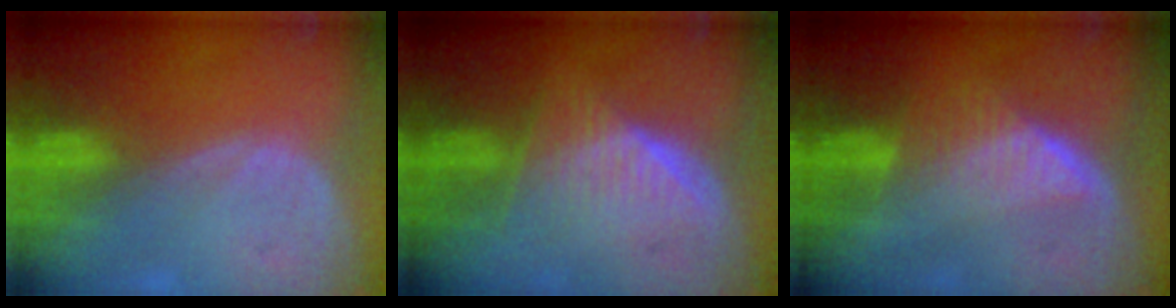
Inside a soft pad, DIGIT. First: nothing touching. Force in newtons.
{"total": 6.1, "press": 6.0, "slide": 1.0}
{"total": 6.6, "press": 5.8, "slide": 3.1}